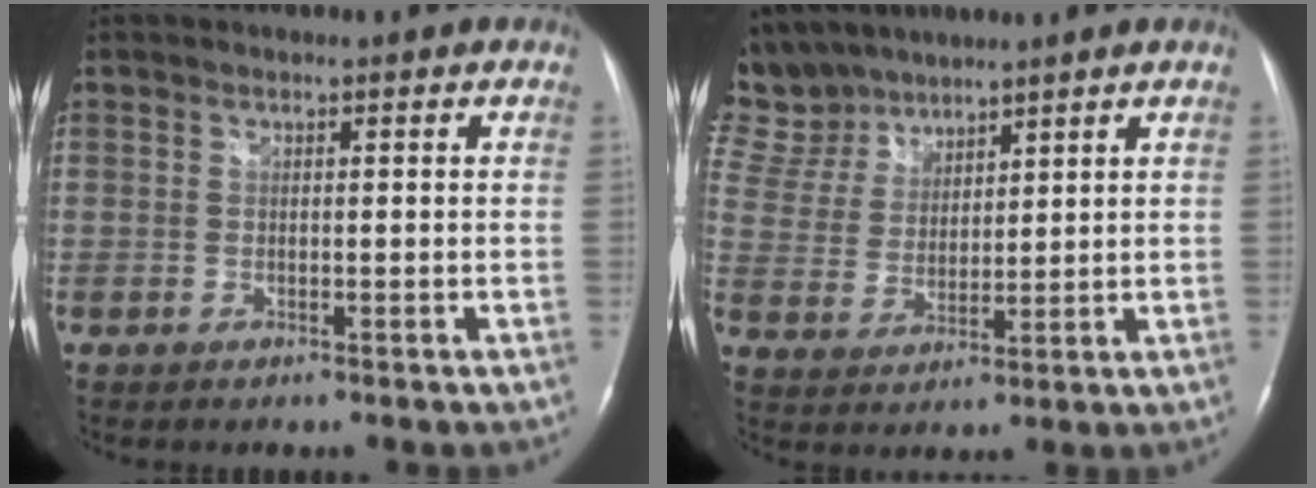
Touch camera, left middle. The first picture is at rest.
{"total": 11.0, "force": [9.6, 5.0, 1.2], "torque": [-0.047, 0.021, 0.207]}